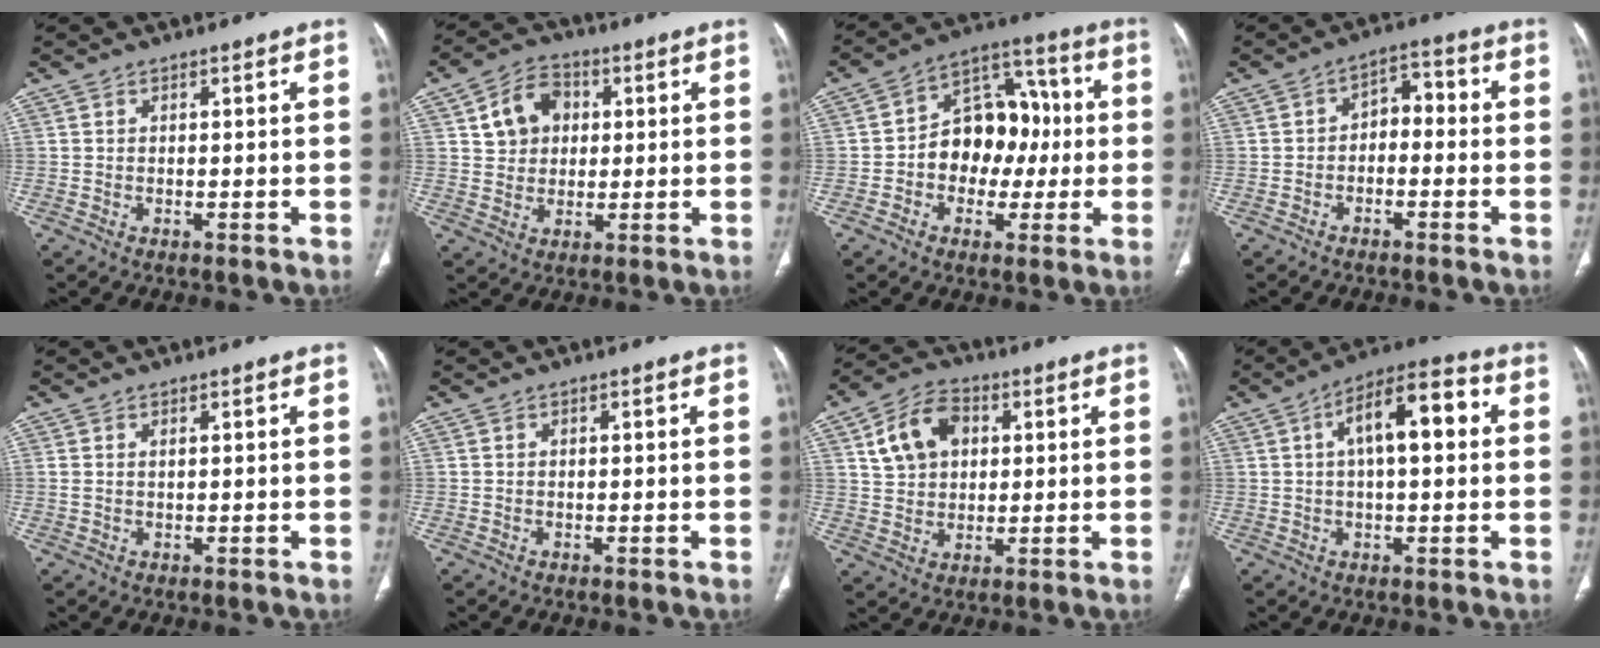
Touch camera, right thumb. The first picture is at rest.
{"total": 8.9, "force": [2.4, 7.1, 4.7], "torque": [-0.052, 0.003, 0.038]}
{"total": 14.0, "force": [-0.8, 10.5, 9.3], "torque": [-0.090, 0.044, -0.020]}
{"total": 5.3, "force": [-1.2, 3.6, 3.7], "torque": [-0.040, 0.035, -0.031]}
{"total": 1.1, "force": [0.4, 0.5, 0.9], "torque": [-0.029, 0.009, 0.016]}
{"total": 0.0}
{"total": 10.6, "force": [3.3, 7.6, 6.6], "torque": [-0.099, 0.006, 0.058]}
{"total": 12.1, "force": [2.5, 5.0, 10.7], "torque": [-0.163, 0.029, 0.032]}